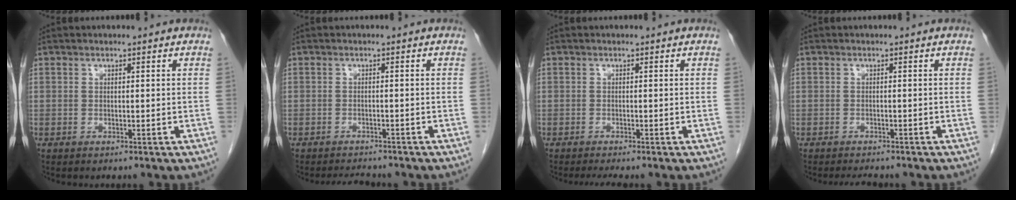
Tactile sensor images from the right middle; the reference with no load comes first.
{"total": 3.2, "force": [-3.1, 0.7, 0.6], "torque": [-0.012, -0.008, -0.046]}
{"total": 2.7, "force": [-2.3, 0.1, 1.4], "torque": [-0.020, -0.005, -0.034]}
{"total": 2.6, "force": [-2.4, 0.6, 0.8], "torque": [-0.013, -0.006, -0.032]}